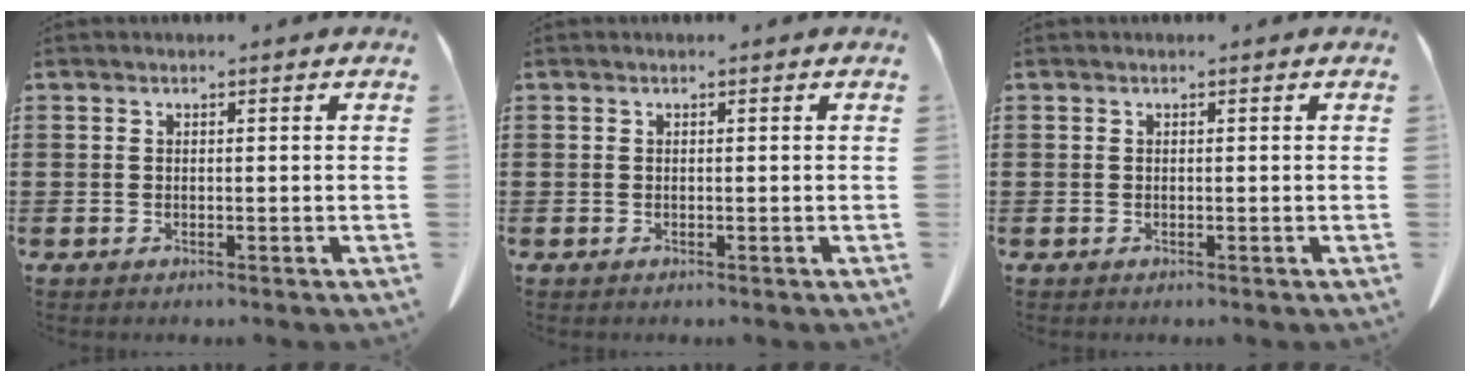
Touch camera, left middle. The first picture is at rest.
{"total": 0.0}
{"total": 0.0}